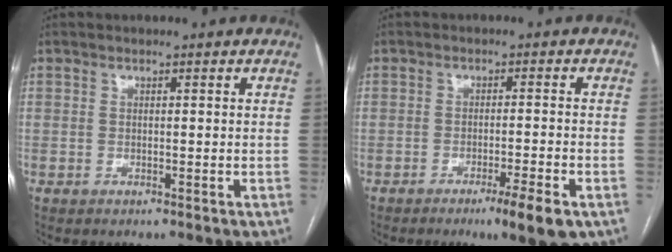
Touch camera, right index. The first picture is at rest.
{"total": 6.1, "force": [-3.5, 0.2, 5.0], "torque": [-0.069, -0.011, -0.053]}